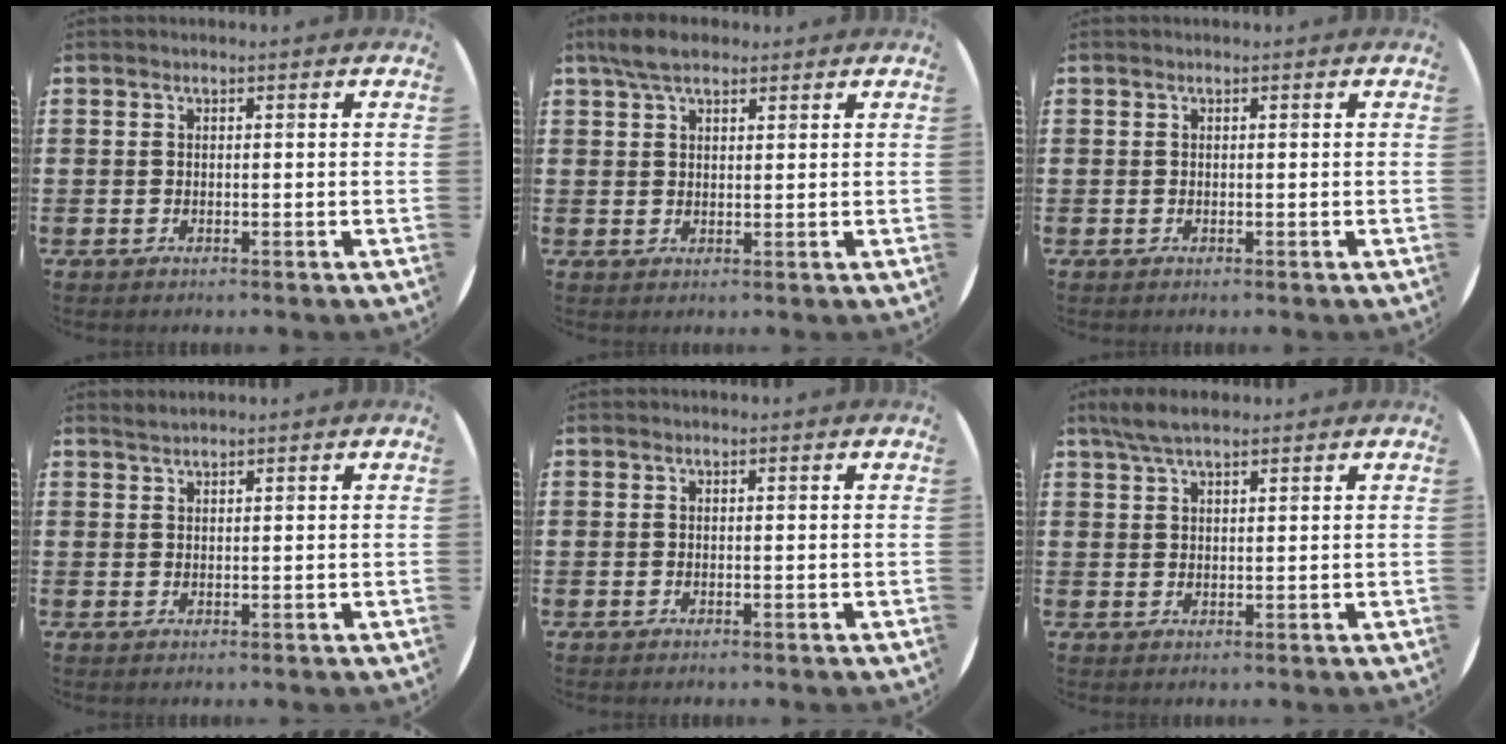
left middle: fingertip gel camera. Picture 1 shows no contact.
{"total": 4.4, "force": [3.3, 1.7, 2.3], "torque": [-0.052, 0.004, 0.062]}
{"total": 0.0}
{"total": 1.0, "force": [1.0, -0.1, 0.0], "torque": [-0.001, -0.002, 0.020]}
{"total": 0.0}
{"total": 3.9, "force": [3.0, 0.9, 2.3], "torque": [-0.050, 0.007, 0.056]}